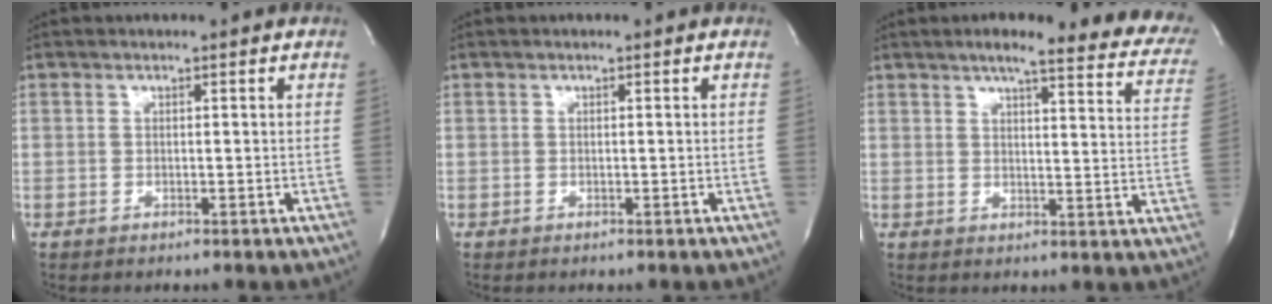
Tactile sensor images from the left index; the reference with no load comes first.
{"total": 0.0}
{"total": 20.4, "force": [17.2, 3.9, 10.3], "torque": [-0.119, -0.016, 0.182]}